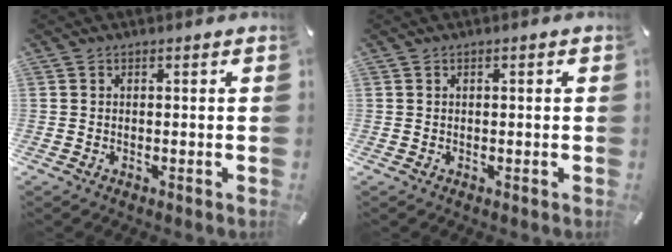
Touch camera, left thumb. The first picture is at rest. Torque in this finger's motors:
{"motor_torque": [-0.01, -0.18, -0.04, 0.00, 0.00]}